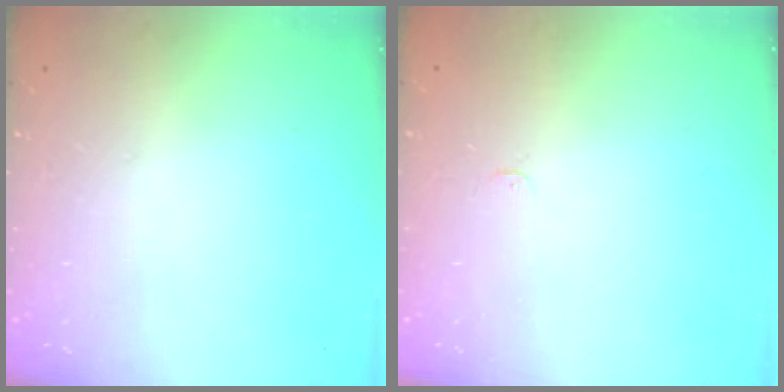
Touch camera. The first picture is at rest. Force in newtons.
{"total": 2.4, "press": 2.4, "slide": 0.3}